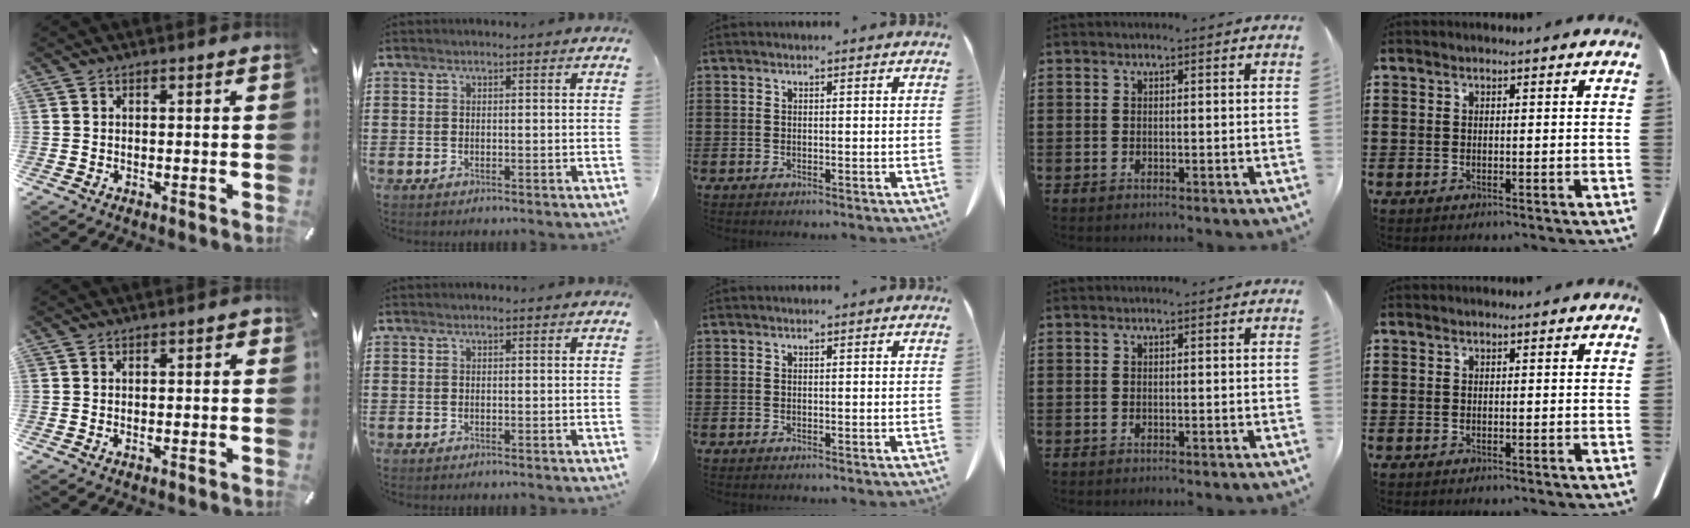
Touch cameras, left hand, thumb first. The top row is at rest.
{"thumb": {"total": 1.2, "force": [-0.1, 0.4, 1.1], "torque": [-0.011, -0.003, -0.005]}}